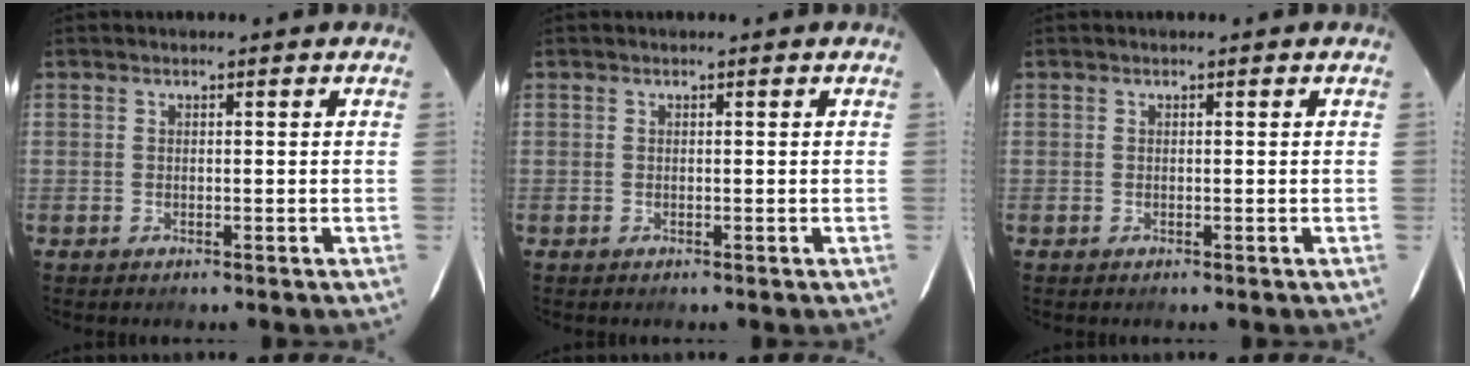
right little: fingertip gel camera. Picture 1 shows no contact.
{"total": 0.0}
{"total": 0.0}